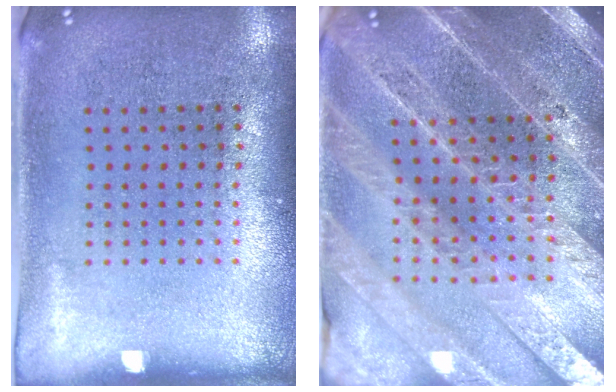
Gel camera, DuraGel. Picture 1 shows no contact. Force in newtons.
{"total": 4.6, "press": 4.1, "slide": 2.2}